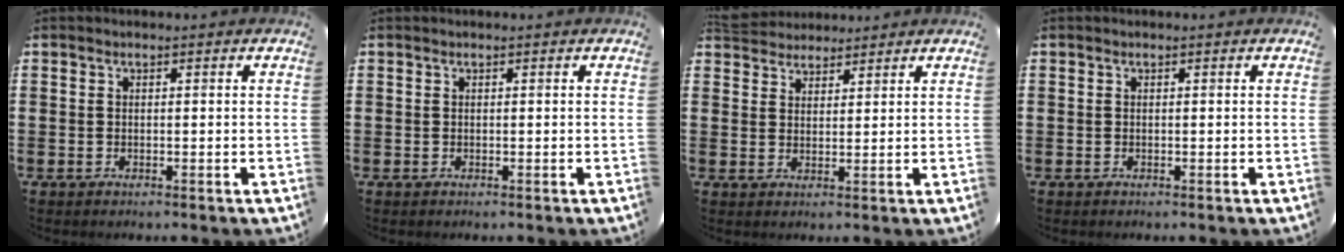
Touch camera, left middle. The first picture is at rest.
{"total": 0.0}
{"total": 4.0, "force": [3.8, 1.1, 0.0], "torque": [-0.012, -0.005, 0.073]}
{"total": 0.0}